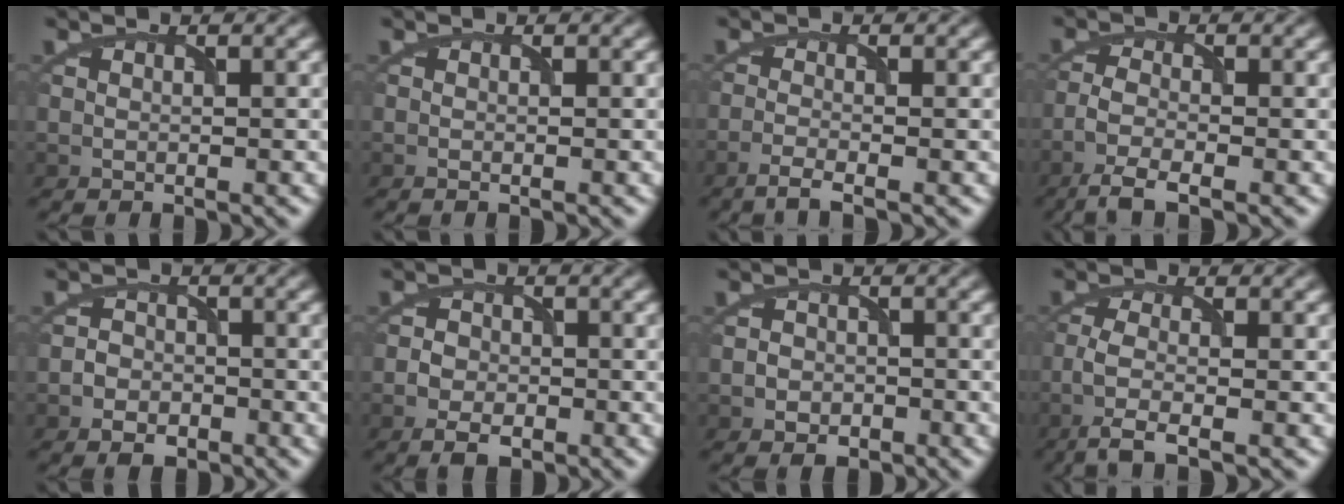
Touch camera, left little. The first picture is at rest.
{"total": 0.0}
{"total": 2.2, "force": [-1.6, 0.4, 1.5], "torque": [-0.029, -0.002, -0.044]}
{"total": 3.8, "force": [-2.6, 0.9, 2.6], "torque": [-0.061, -0.007, -0.065]}
{"total": 2.7, "force": [-1.6, 1.9, 1.0], "torque": [-0.006, 0.004, -0.037]}
{"total": 3.4, "force": [-1.9, 2.1, 1.9], "torque": [-0.027, 0.001, -0.042]}
{"total": 2.0, "force": [-1.0, 1.5, 0.8], "torque": [-0.005, 0.001, -0.021]}
{"total": 3.9, "force": [-2.4, 0.8, 2.9], "torque": [-0.065, -0.006, -0.060]}